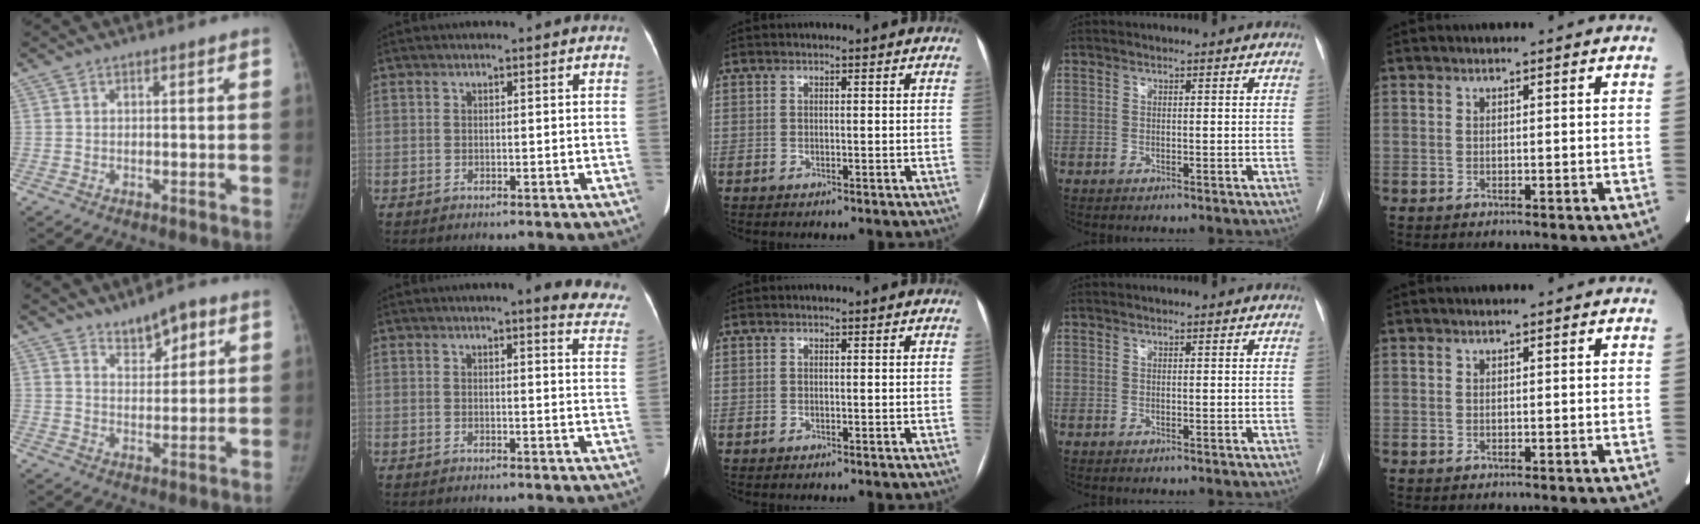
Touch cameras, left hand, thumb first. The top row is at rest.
{"thumb": {"total": 6.4, "force": [4.2, 3.0, 3.8], "torque": [-0.036, -0.026, 0.067]}, "index": {"total": 10.7, "force": [9.6, 1.8, 4.4], "torque": [-0.017, -0.030, 0.074]}}